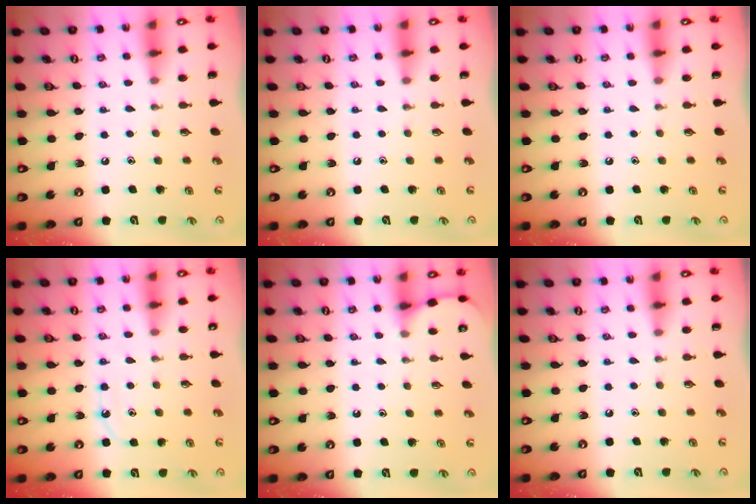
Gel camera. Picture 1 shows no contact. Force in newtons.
{"total": 0.0}
{"total": 0.0}
{"total": 6.4, "press": 6.3, "slide": 0.8}
{"total": 3.4, "press": 3.4, "slide": 0.4}
{"total": 0.0}